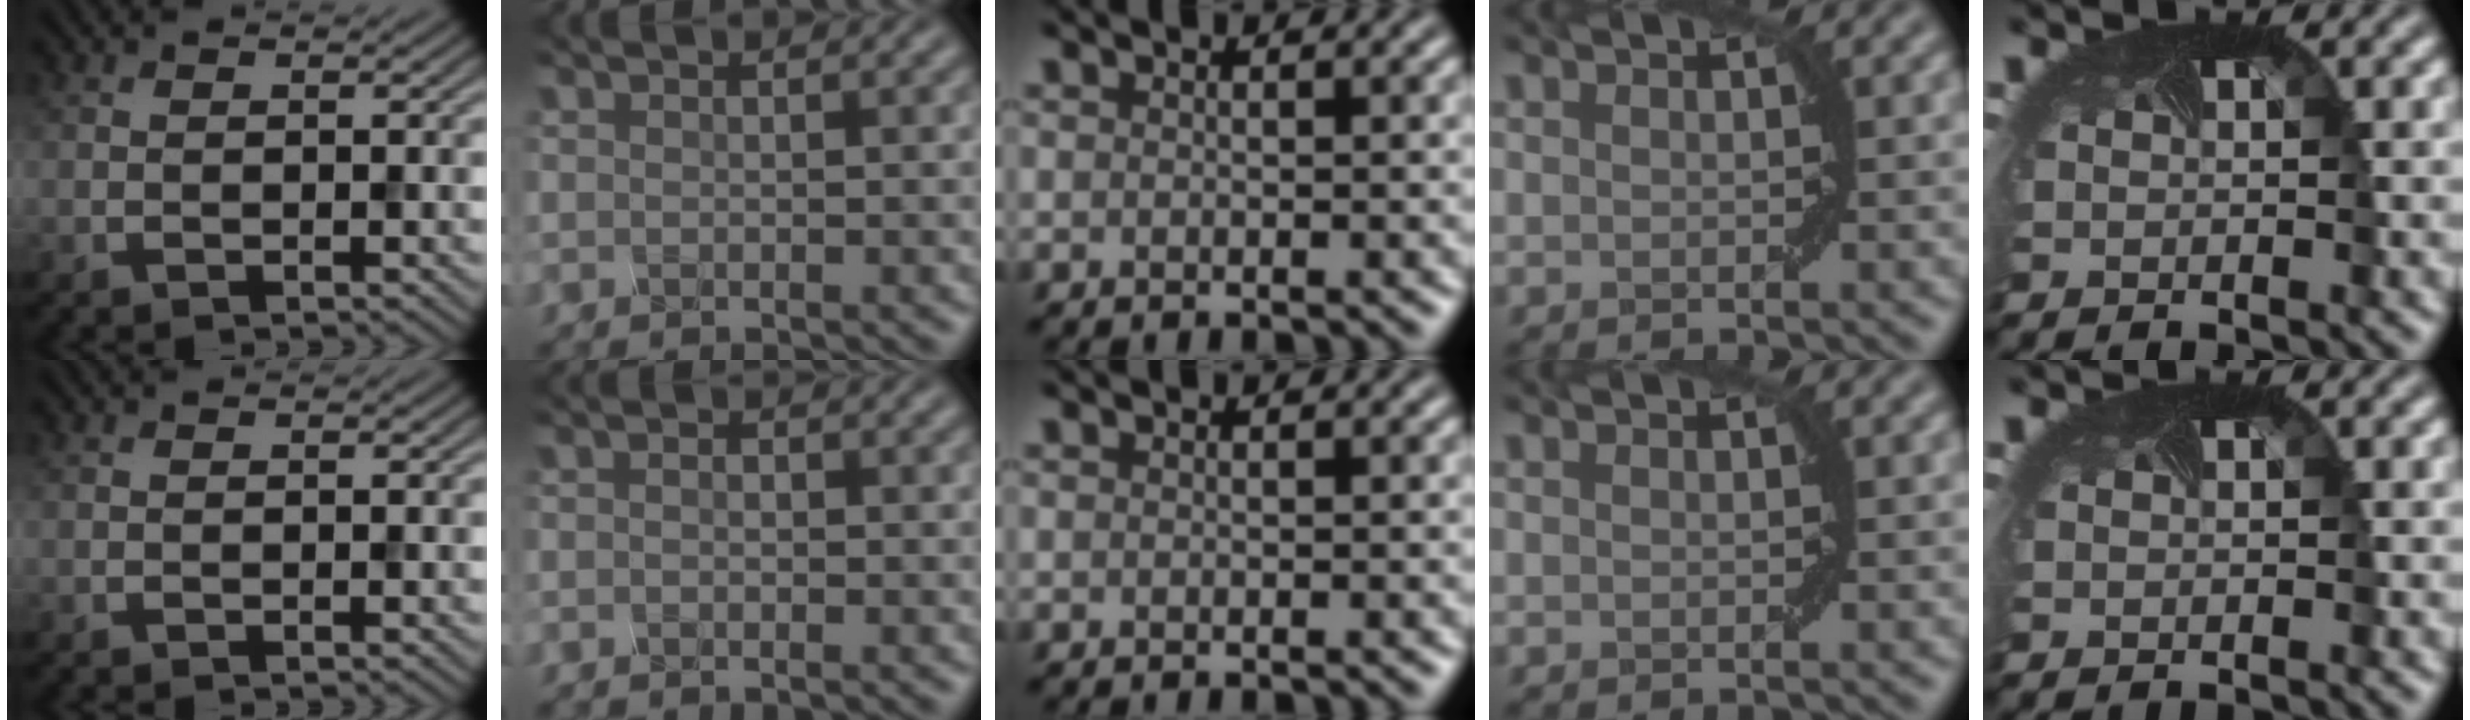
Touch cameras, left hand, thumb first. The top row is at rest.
{"index": {"total": 0.8, "force": [-0.1, 0.5, 0.6], "torque": [-0.008, -0.002, -0.003]}}